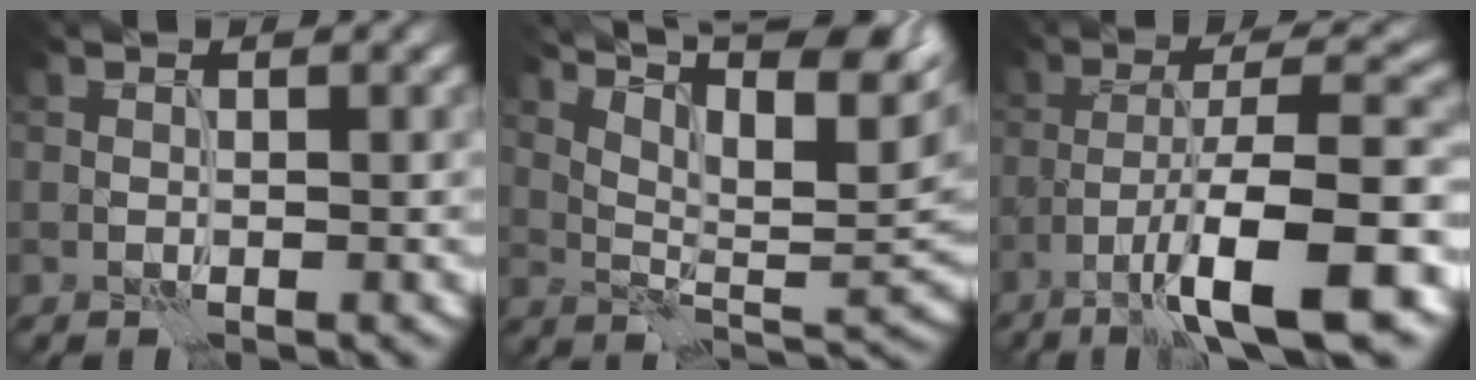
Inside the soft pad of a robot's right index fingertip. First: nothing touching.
{"total": 12.5, "force": [7.2, 3.8, 9.5], "torque": [-0.151, 0.019, 0.107]}
{"total": 10.4, "force": [-5.3, 2.1, 8.7], "torque": [-0.133, 0.010, -0.086]}